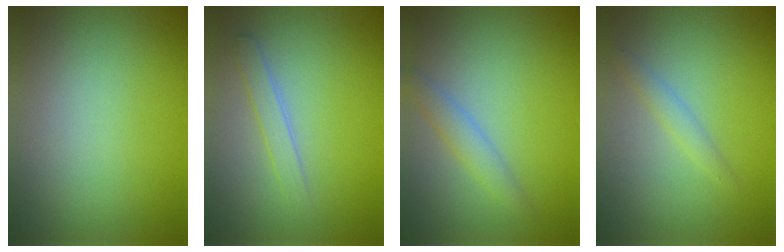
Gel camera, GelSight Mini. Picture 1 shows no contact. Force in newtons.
{"total": 1.7, "press": 1.7, "slide": 0.1}
{"total": 2.0, "press": 2.0, "slide": 0.0}
{"total": 1.4, "press": 1.4, "slide": 0.0}